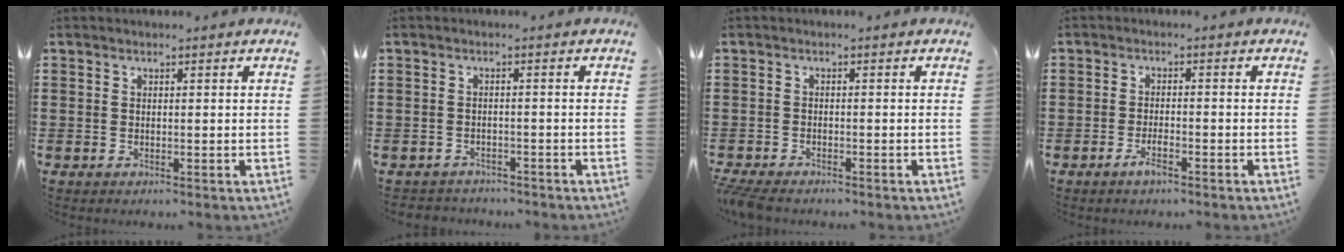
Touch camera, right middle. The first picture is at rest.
{"total": 1.9, "force": [-1.8, 0.5, -0.3], "torque": [-0.002, 0.002, -0.042]}
{"total": 2.1, "force": [-2.0, 0.4, 0.7], "torque": [-0.028, -0.001, -0.045]}
{"total": 2.6, "force": [-1.8, 0.8, 1.7], "torque": [-0.035, 0.001, -0.035]}